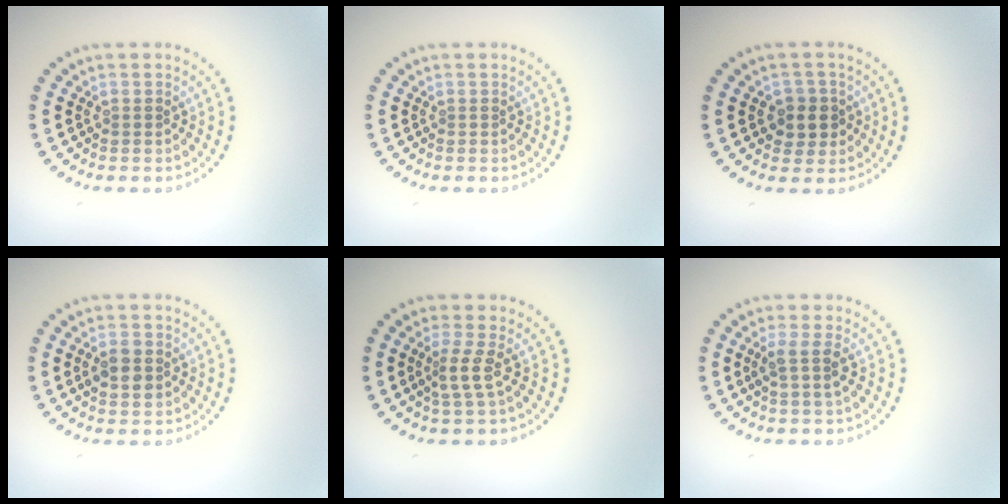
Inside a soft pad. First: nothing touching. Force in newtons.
{"total": 0.0}
{"total": 2.5, "press": 2.4, "slide": 0.8}
{"total": 2.7, "press": 2.7, "slide": 0.0}
{"total": 2.1, "press": 1.5, "slide": 1.5}
{"total": 1.9, "press": 1.5, "slide": 1.2}